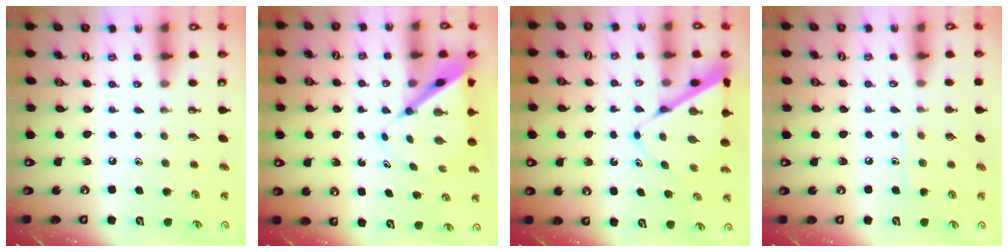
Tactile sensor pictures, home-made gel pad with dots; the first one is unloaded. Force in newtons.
{"total": 7.5, "press": 7.4, "slide": 0.6}
{"total": 7.6, "press": 7.6, "slide": 0.4}
{"total": 6.9, "press": 6.9, "slide": 0.6}